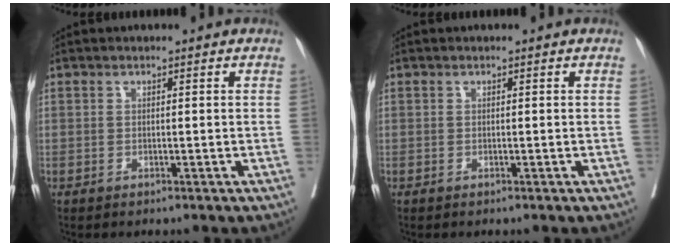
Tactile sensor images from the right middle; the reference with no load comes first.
{"total": 0.0}